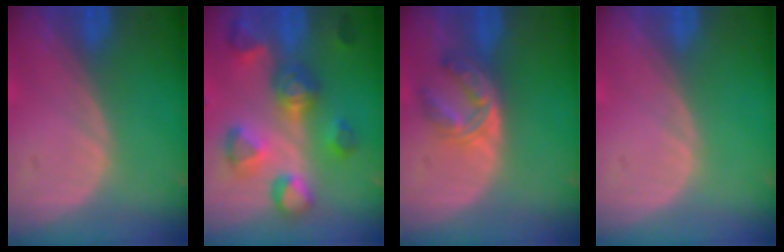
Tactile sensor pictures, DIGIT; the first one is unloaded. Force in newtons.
{"total": 9.0, "press": 9.0, "slide": 0.6}
{"total": 5.9, "press": 4.8, "slide": 3.4}
{"total": 0.0}